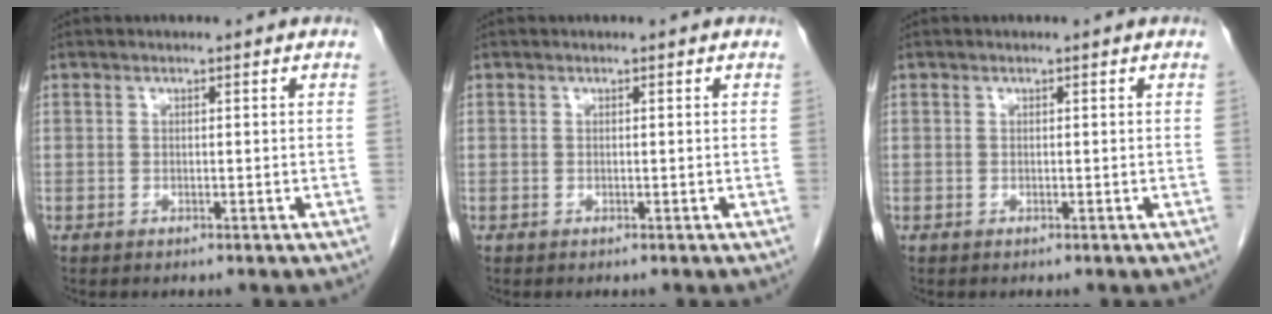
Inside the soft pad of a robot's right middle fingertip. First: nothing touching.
{"total": 0.0}
{"total": 0.0}